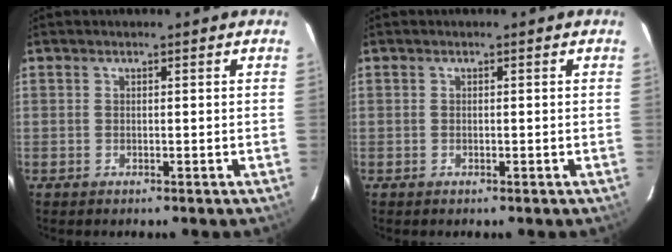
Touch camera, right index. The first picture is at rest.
{"total": 0.0}